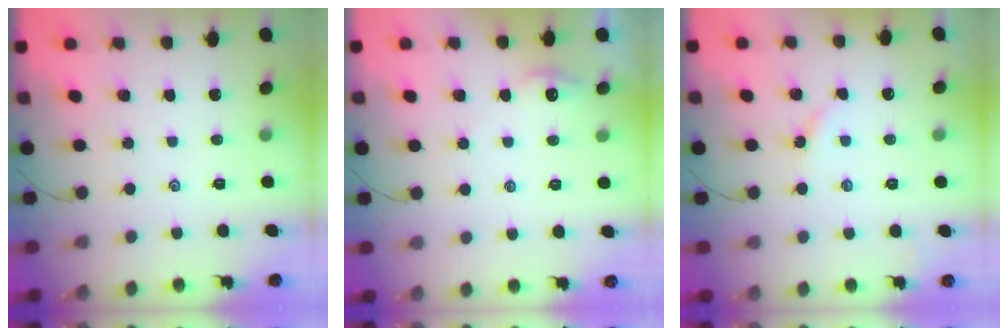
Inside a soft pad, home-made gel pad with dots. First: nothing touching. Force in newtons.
{"total": 2.5, "press": 2.5, "slide": 0.3}
{"total": 2.5, "press": 2.5, "slide": 0.3}